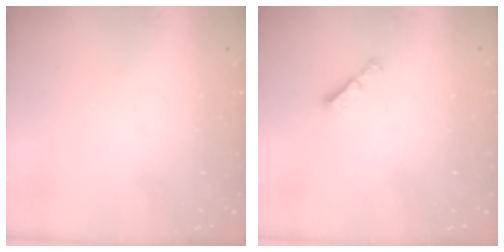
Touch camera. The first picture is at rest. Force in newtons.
{"total": 2.9, "press": 2.9, "slide": 0.3}